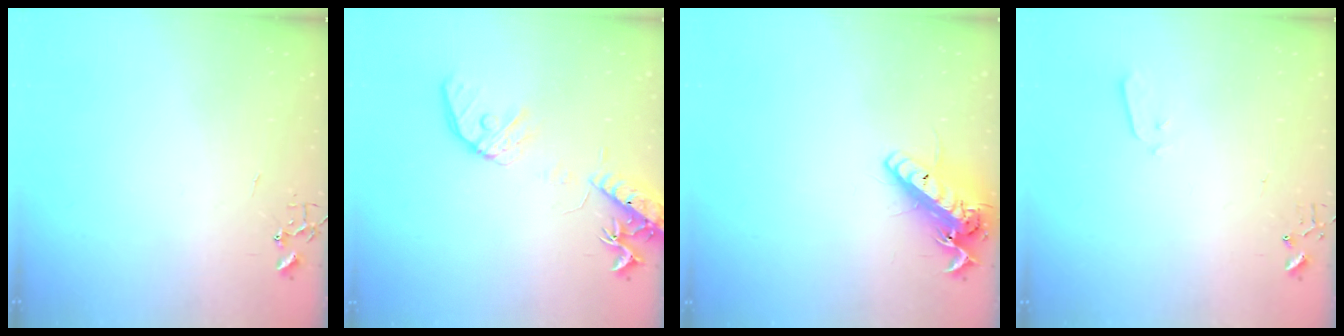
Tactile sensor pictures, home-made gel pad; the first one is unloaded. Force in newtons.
{"total": 16.5, "press": 16.2, "slide": 2.8}
{"total": 15.1, "press": 14.8, "slide": 3.3}
{"total": 3.4, "press": 3.3, "slide": 0.7}